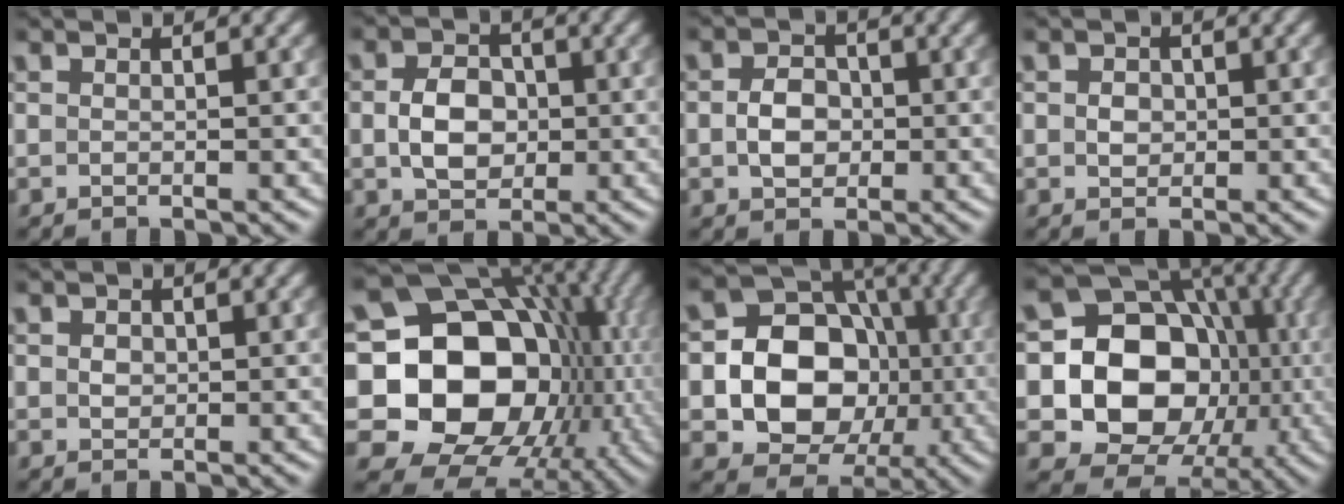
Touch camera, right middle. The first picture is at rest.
{"total": 4.1, "force": [-0.2, 3.1, 2.7], "torque": [-0.053, 0.000, -0.007]}
{"total": 2.9, "force": [-0.4, 2.3, 1.8], "torque": [-0.035, 0.002, -0.011]}
{"total": 1.4, "force": [0.1, 1.2, 0.7], "torque": [-0.014, -0.001, 0.000]}
{"total": 1.0, "force": [0.1, 0.9, 0.5], "torque": [-0.009, -0.001, 0.001]}
{"total": 19.8, "force": [-1.5, 15.9, 11.8], "torque": [-0.184, -0.009, -0.032]}
{"total": 13.2, "force": [-1.9, 11.2, 6.8], "torque": [-0.089, -0.005, -0.059]}
{"total": 15.4, "force": [-1.7, 13.3, 7.7], "torque": [-0.113, -0.012, -0.049]}